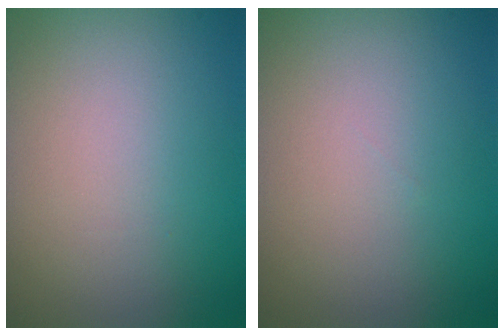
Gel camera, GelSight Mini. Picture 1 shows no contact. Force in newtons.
{"total": 0.0}